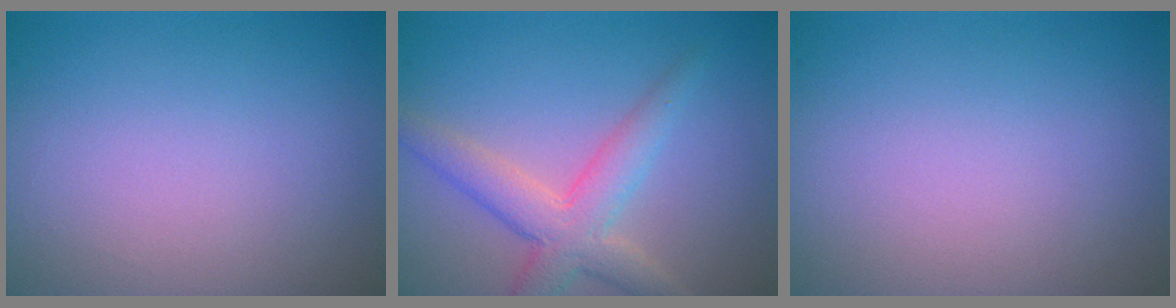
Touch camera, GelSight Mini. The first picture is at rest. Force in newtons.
{"total": 4.2, "press": 4.2, "slide": 0.2}
{"total": 0.0}